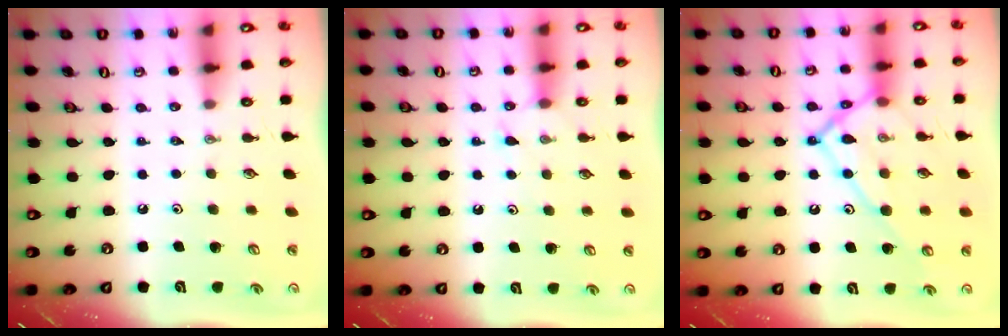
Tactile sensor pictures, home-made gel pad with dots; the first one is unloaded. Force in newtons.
{"total": 4.9, "press": 4.9, "slide": 0.6}
{"total": 15.9, "press": 15.8, "slide": 1.6}